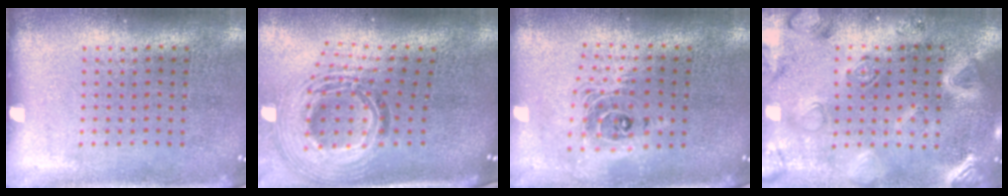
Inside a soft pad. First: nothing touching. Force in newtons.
{"total": 2.2, "press": 1.6, "slide": 1.4}
{"total": 2.0, "press": 1.5, "slide": 1.3}
{"total": 3.0, "press": 2.9, "slide": 0.8}